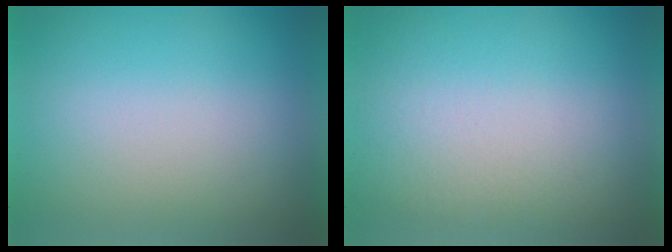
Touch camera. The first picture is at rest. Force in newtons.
{"total": 1.4}